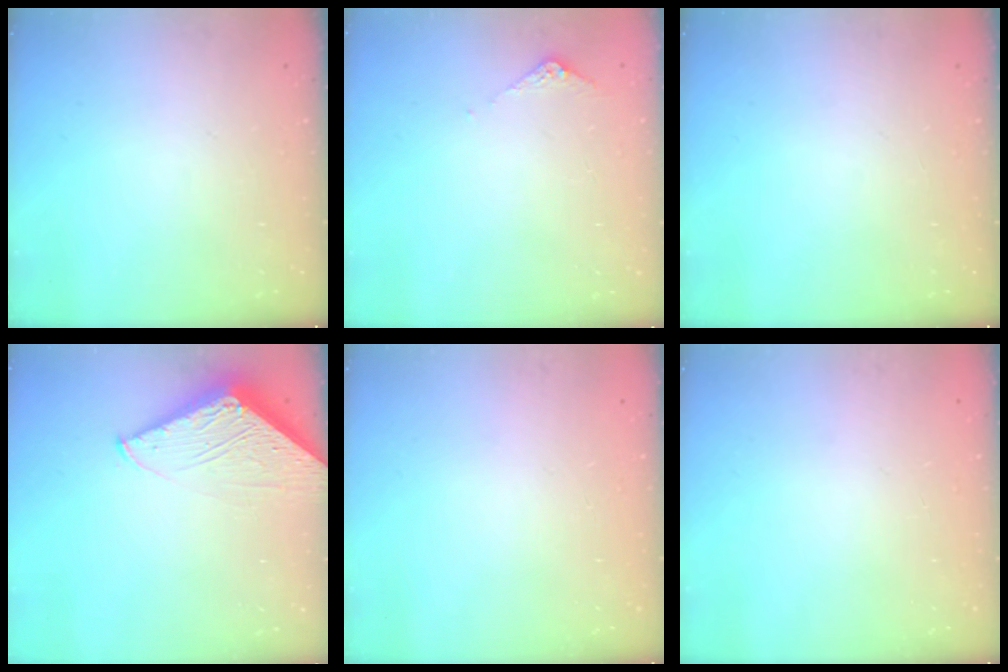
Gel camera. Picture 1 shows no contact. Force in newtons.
{"total": 4.8, "press": 4.8, "slide": 0.6}
{"total": 0.0}
{"total": 4.8, "press": 4.7, "slide": 0.5}
{"total": 0.0}
{"total": 0.0}